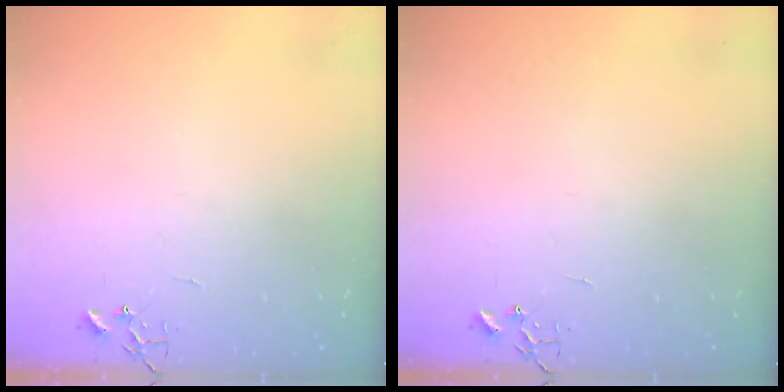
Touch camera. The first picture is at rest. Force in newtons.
{"total": 0.0}